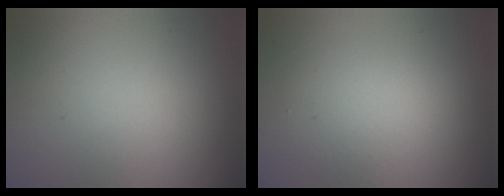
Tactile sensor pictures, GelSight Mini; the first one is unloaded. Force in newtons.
{"total": 3.6, "press": 3.6, "slide": 0.4}